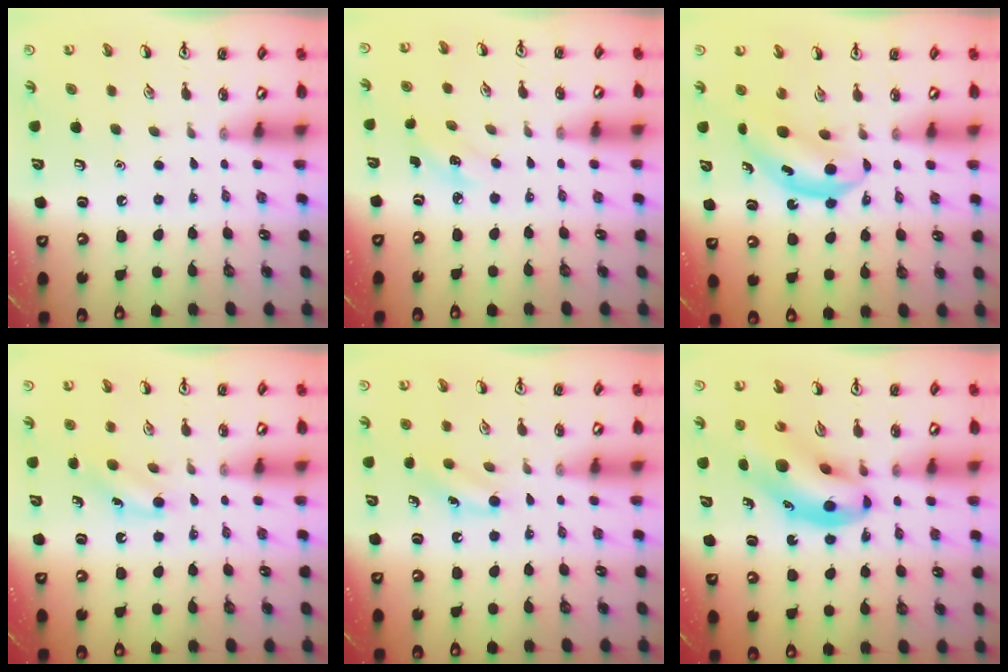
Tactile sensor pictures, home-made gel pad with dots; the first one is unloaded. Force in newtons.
{"total": 2.7, "press": 2.5, "slide": 1.0}
{"total": 5.2, "press": 5.1, "slide": 0.7}
{"total": 5.2, "press": 5.0, "slide": 1.3}
{"total": 6.6, "press": 6.2, "slide": 2.1}
{"total": 11.1, "press": 10.6, "slide": 3.1}